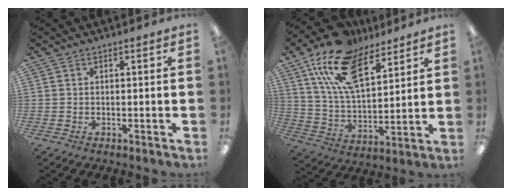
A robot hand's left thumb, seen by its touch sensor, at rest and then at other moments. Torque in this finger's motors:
{"motor_torque": [0.36, 0.36, 1.38, -1.40, 0.37]}